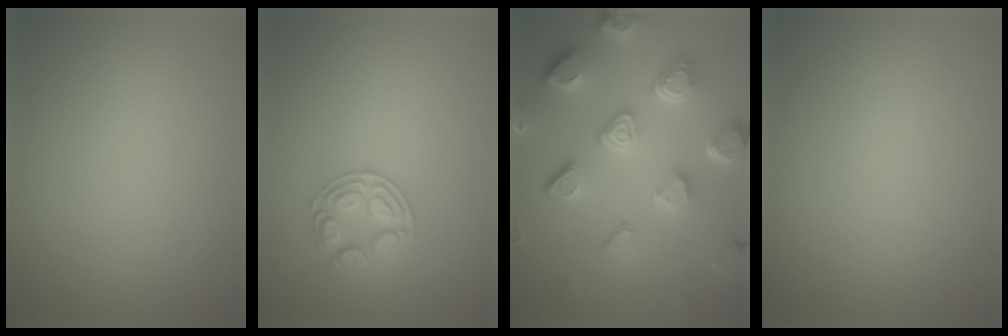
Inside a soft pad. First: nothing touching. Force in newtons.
{"total": 2.7, "press": 2.7, "slide": 0.3}
{"total": 7.4, "press": 5.6, "slide": 4.8}
{"total": 0.0}